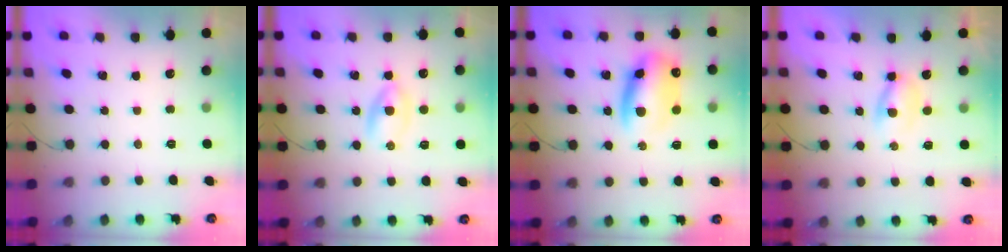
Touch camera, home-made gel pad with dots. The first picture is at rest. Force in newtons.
{"total": 2.9, "press": 2.6, "slide": 1.3}
{"total": 11.9, "press": 11.7, "slide": 2.3}
{"total": 2.1, "press": 1.9, "slide": 0.9}